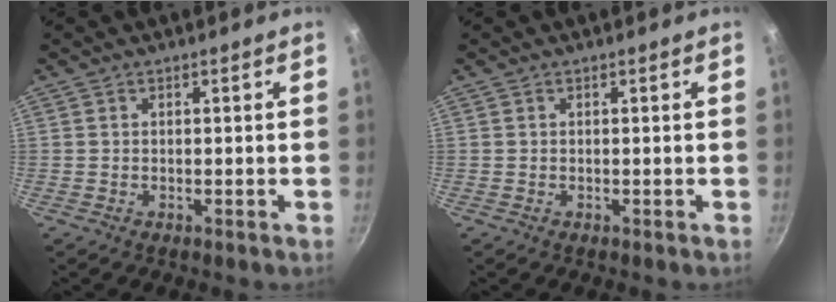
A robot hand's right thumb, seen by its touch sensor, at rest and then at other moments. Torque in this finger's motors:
{"motor_torque": [0.00, 0.01, 0.00, 0.00, 0.00]}